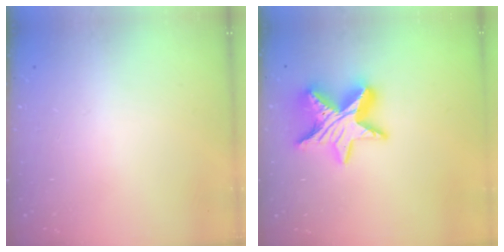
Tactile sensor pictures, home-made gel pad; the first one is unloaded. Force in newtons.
{"total": 14.7, "press": 14.6, "slide": 1.2}